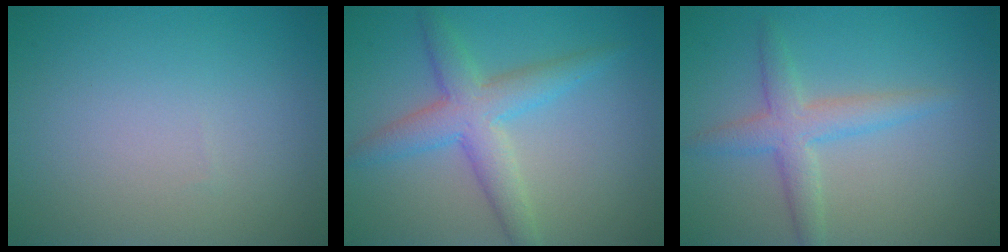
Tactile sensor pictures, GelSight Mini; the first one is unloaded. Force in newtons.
{"total": 4.6, "press": 4.6, "slide": 0.1}
{"total": 3.3, "press": 3.3, "slide": 0.1}